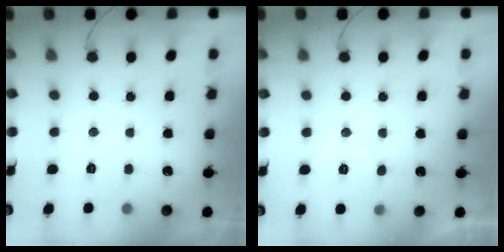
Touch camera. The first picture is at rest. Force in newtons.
{"total": 3.6, "press": 3.5, "slide": 0.4}